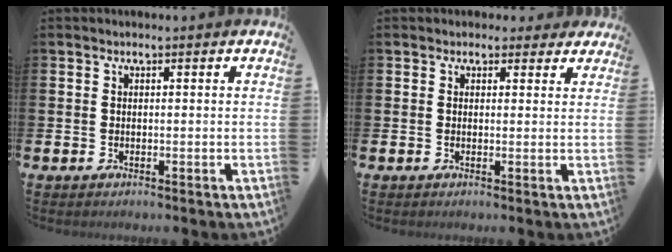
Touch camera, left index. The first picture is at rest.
{"total": 1.6, "force": [1.2, 1.0, 0.1], "torque": [0.002, 0.003, 0.019]}